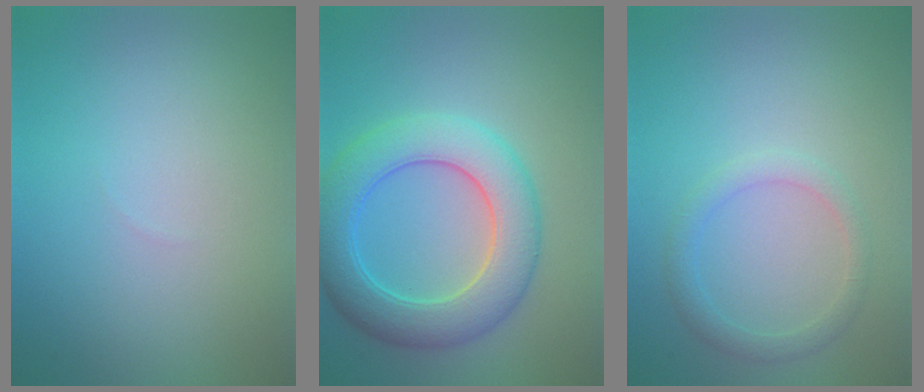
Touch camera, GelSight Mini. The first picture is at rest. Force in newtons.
{"total": 7.0, "press": 7.0, "slide": 0.2}
{"total": 1.9, "press": 1.9, "slide": 0.1}